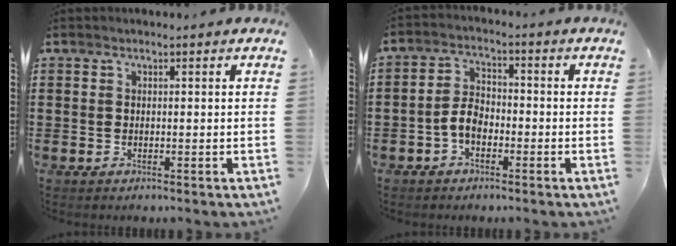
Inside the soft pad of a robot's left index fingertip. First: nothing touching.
{"total": 4.4, "force": [-1.9, 2.5, 3.0], "torque": [-0.076, 0.003, -0.044]}